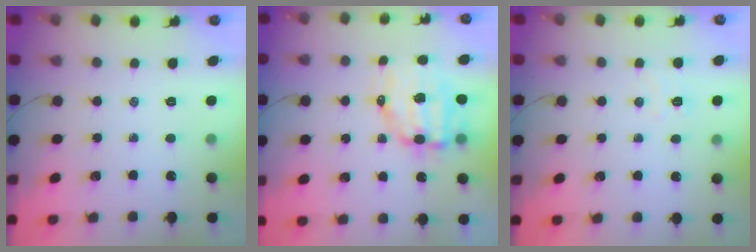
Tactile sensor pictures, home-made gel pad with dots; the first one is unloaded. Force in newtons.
{"total": 10.0, "press": 9.7, "slide": 2.2}
{"total": 3.5, "press": 3.4, "slide": 1.1}